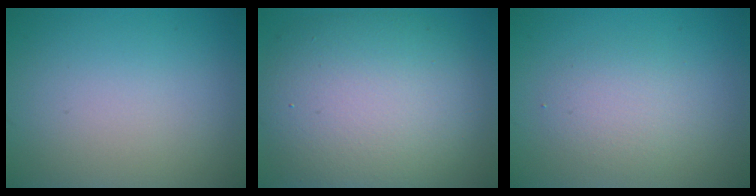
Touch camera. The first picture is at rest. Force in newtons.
{"total": 11.2, "press": 11.2, "slide": 0.7}
{"total": 2.4, "press": 2.4, "slide": 0.3}